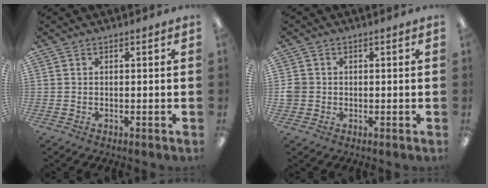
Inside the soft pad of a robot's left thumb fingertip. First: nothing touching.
{"total": 2.7, "force": [0.1, 2.7, 0.4], "torque": [-0.010, 0.005, 0.001]}